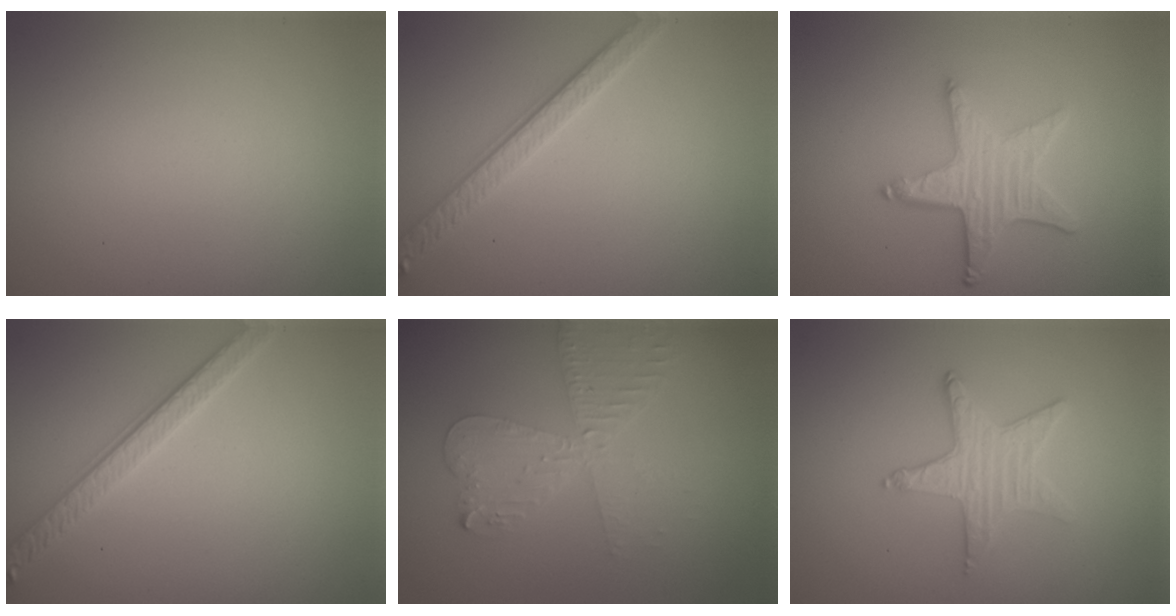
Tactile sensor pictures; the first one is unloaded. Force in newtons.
{"total": 2.7, "press": 2.6, "slide": 0.9}
{"total": 4.5, "press": 3.8, "slide": 2.4}
{"total": 2.8, "press": 2.7, "slide": 0.8}
{"total": 4.1, "press": 3.6, "slide": 2.1}
{"total": 2.8, "press": 2.7, "slide": 0.7}